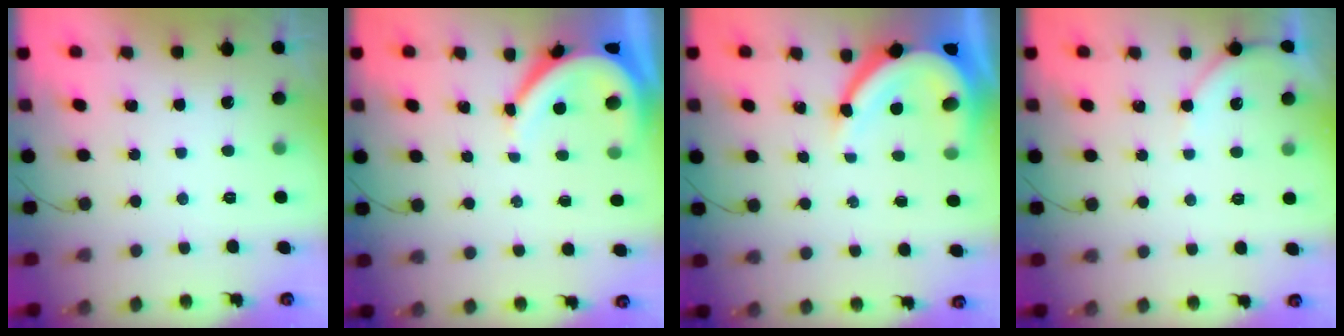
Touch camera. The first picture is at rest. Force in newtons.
{"total": 8.5, "press": 8.5, "slide": 0.9}
{"total": 11.1, "press": 11.1, "slide": 1.3}
{"total": 4.7, "press": 4.6, "slide": 0.7}